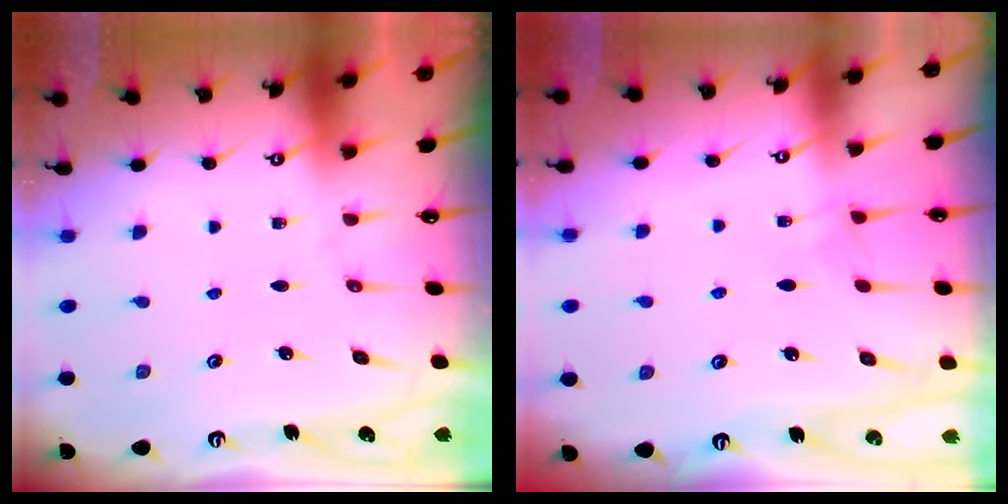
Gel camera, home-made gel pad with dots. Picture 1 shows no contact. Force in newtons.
{"total": 2.3, "press": 2.3, "slide": 0.3}